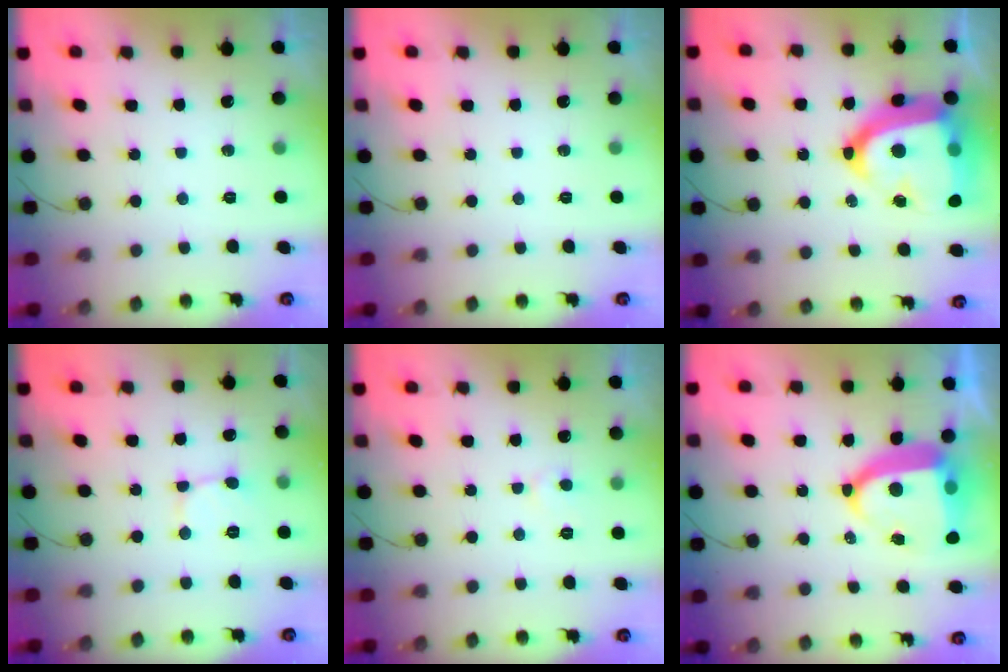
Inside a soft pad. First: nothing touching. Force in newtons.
{"total": 0.0}
{"total": 26.5, "press": 26.4, "slide": 2.5}
{"total": 1.9, "press": 1.9, "slide": 0.1}
{"total": 4.3, "press": 4.3, "slide": 0.4}
{"total": 13.2, "press": 13.1, "slide": 1.8}